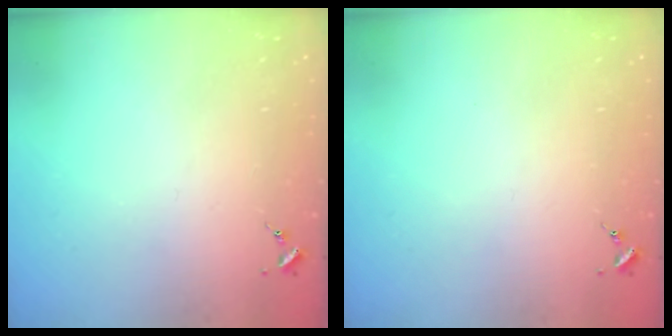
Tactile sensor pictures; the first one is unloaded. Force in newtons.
{"total": 0.0}